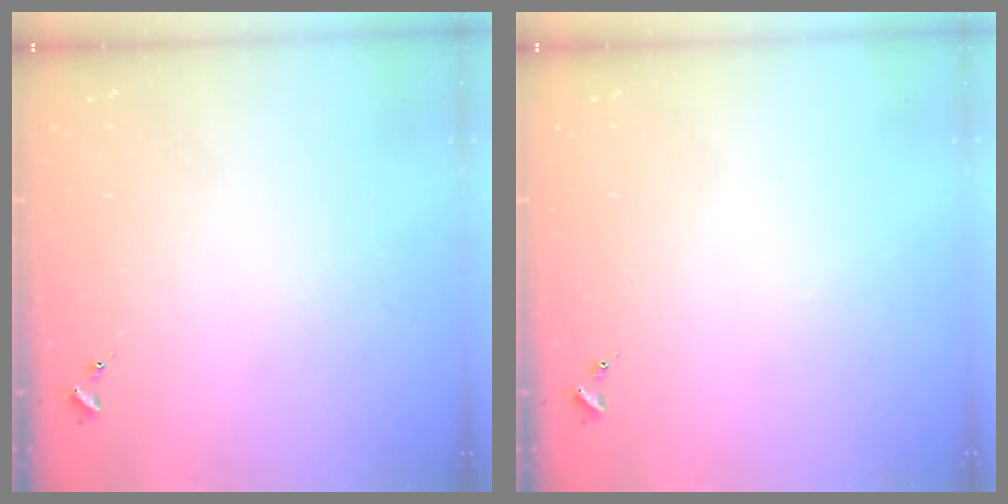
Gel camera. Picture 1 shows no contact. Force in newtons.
{"total": 0.0}